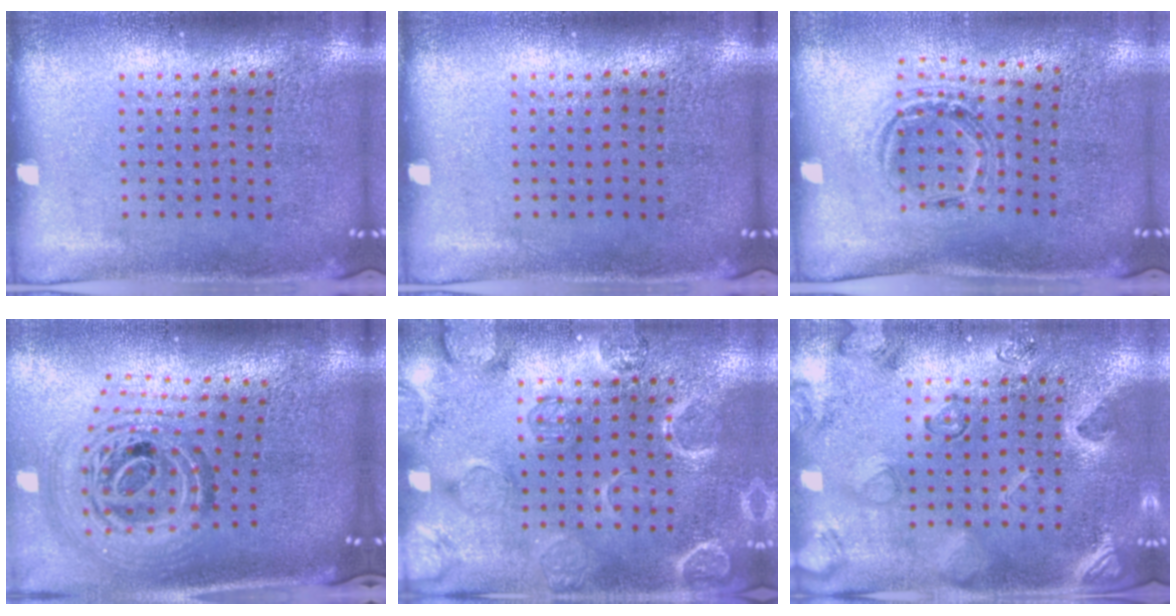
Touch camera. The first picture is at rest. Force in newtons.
{"total": 0.0}
{"total": 1.0, "press": 1.0, "slide": 0.1}
{"total": 2.1, "press": 1.7, "slide": 1.3}
{"total": 2.3, "press": 2.3, "slide": 0.5}
{"total": 2.2, "press": 1.8, "slide": 1.3}